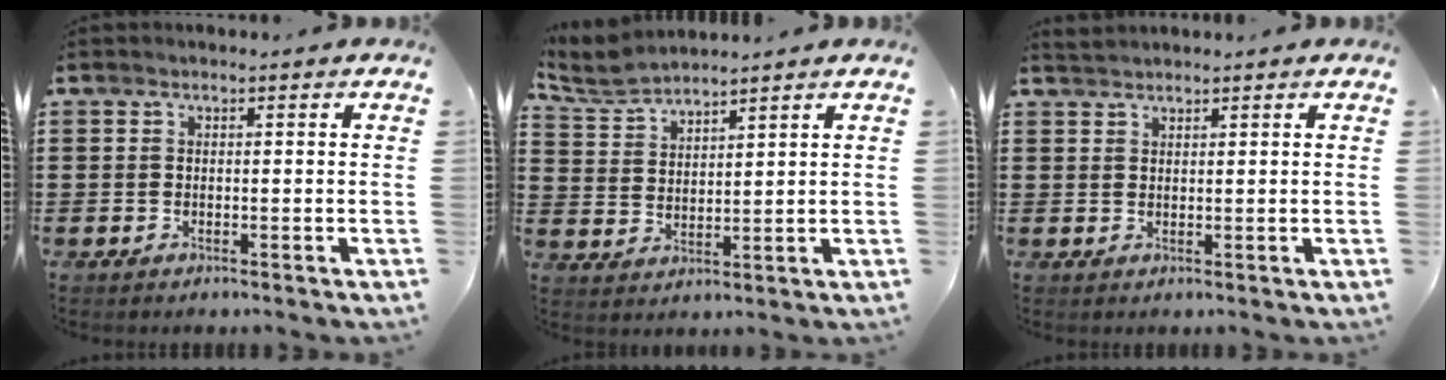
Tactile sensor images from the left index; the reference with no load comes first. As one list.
[{"total": 4.7, "force": [4.5, 0.7, 1.1], "torque": [-0.038, -0.012, 0.082]}, {"total": 1.4, "force": [1.4, 0.2, 0.2], "torque": [-0.007, 0.002, 0.027]}]